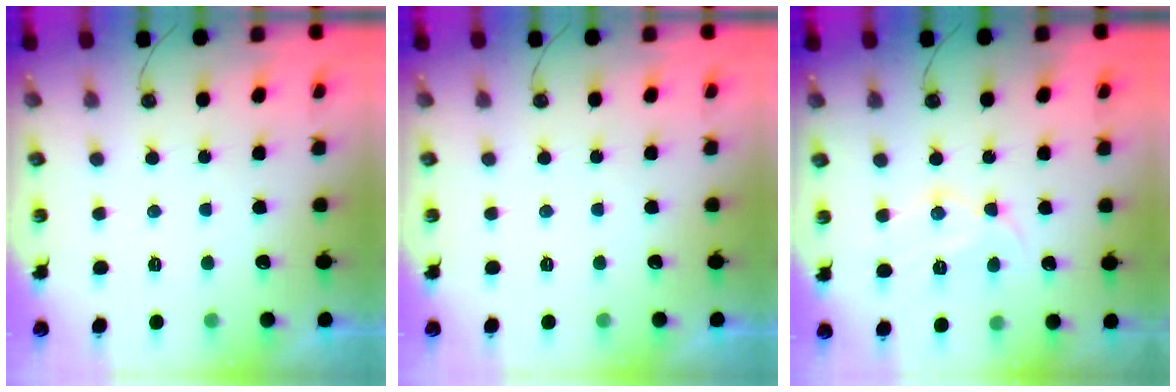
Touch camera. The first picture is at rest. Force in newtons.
{"total": 0.0}
{"total": 11.4, "press": 11.3, "slide": 0.9}